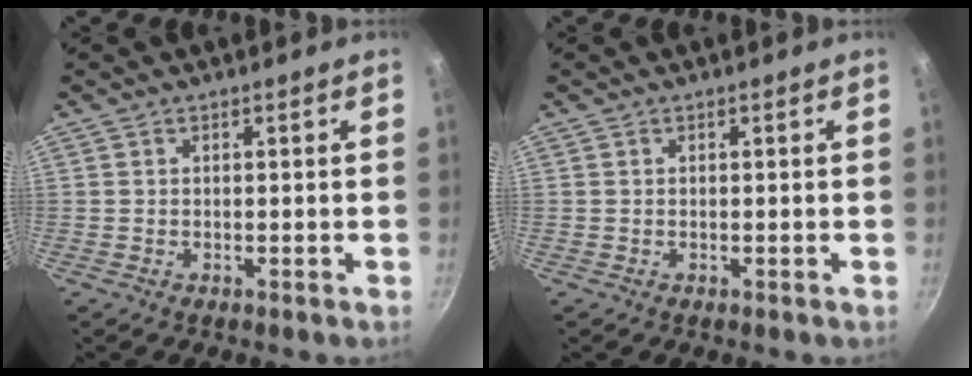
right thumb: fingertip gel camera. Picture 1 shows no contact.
{"total": 0.0}